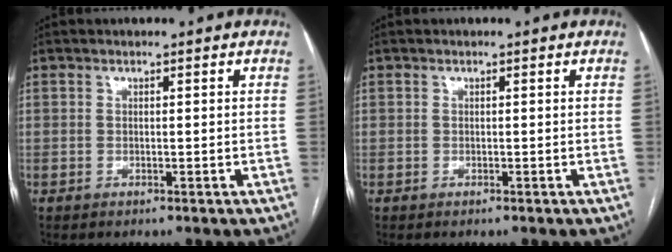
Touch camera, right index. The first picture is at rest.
{"total": 0.0}